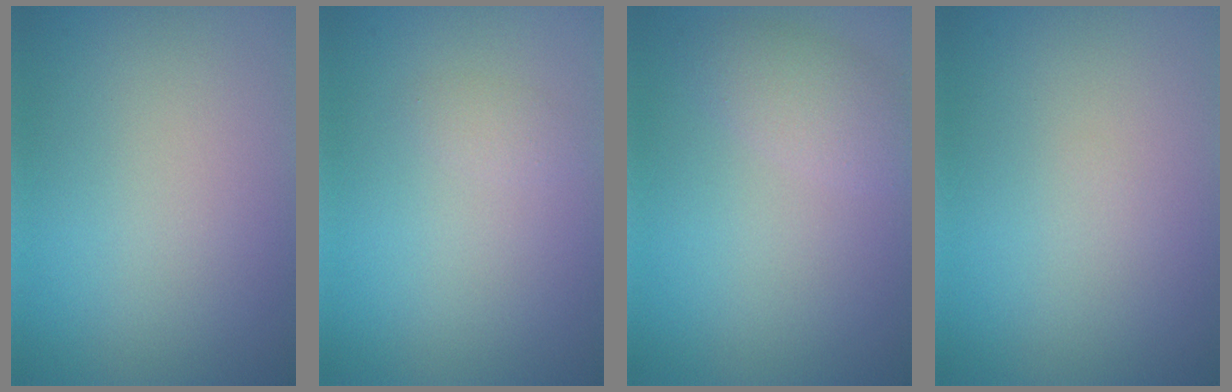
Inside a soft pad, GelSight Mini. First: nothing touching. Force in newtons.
{"total": 0.9, "press": 0.9, "slide": 0.1}
{"total": 2.5, "press": 2.5, "slide": 0.1}
{"total": 0.0}